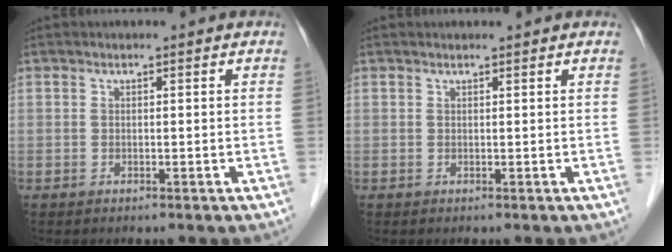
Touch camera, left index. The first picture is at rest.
{"total": 1.0, "force": [1.0, 0.0, 0.2], "torque": [-0.009, 0.012, 0.014]}